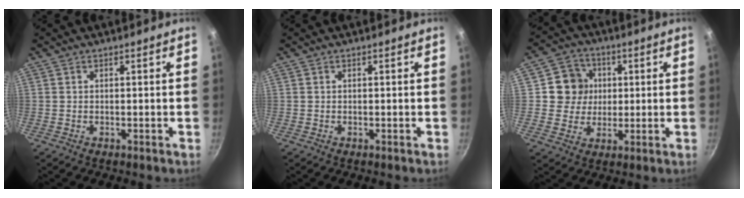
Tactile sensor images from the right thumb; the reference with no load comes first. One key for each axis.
{"total": 0.0}
{"total": 8.2, "fx": 1.4, "fy": 7.7, "fz": 2.3, "tx": 0.001, "ty": 0.006, "tz": 0.016}